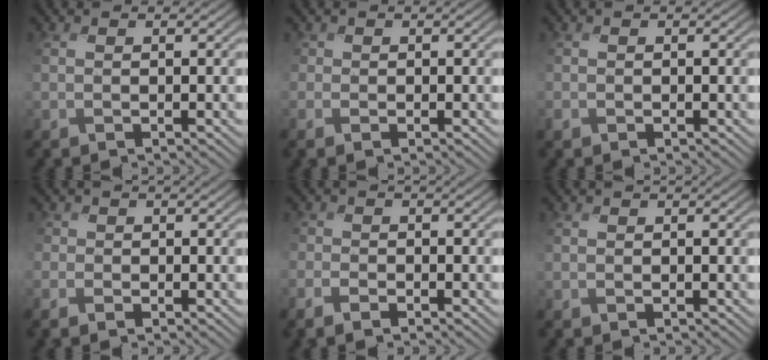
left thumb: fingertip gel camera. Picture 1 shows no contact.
{"total": 1.7, "force": [-0.6, 1.4, 0.7], "torque": [-0.017, -0.007, -0.015]}
{"total": 0.8, "force": [-0.4, 0.6, 0.0], "torque": [-0.002, -0.005, -0.011]}
{"total": 2.2, "force": [-1.2, 1.7, 0.9], "torque": [-0.024, -0.010, -0.030]}
{"total": 2.8, "force": [-2.0, 1.3, 1.5], "torque": [-0.033, -0.007, -0.044]}
{"total": 0.0}